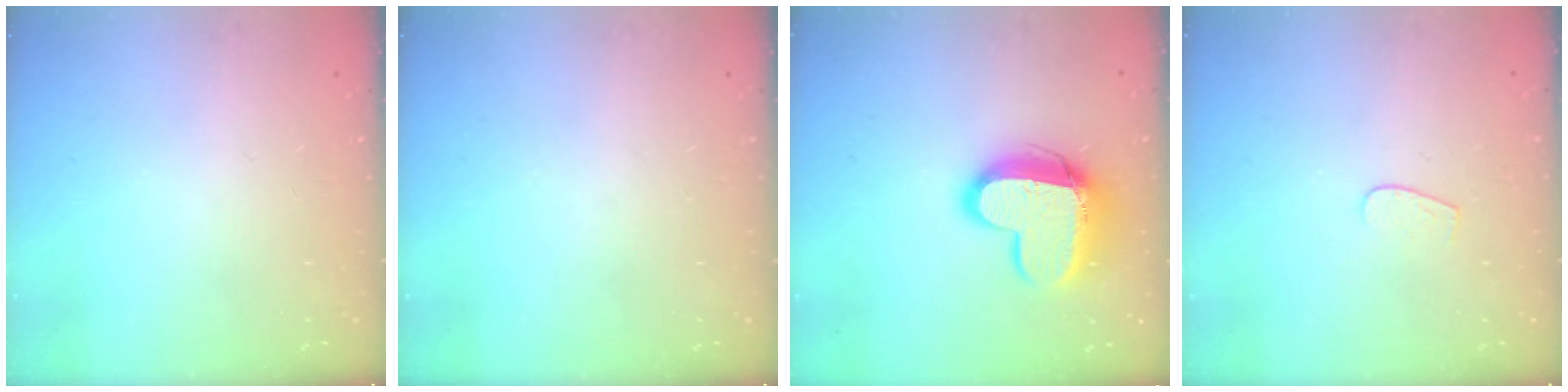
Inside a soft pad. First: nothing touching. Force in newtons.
{"total": 0.0}
{"total": 14.4, "press": 14.3, "slide": 1.4}
{"total": 3.3, "press": 3.3, "slide": 0.2}